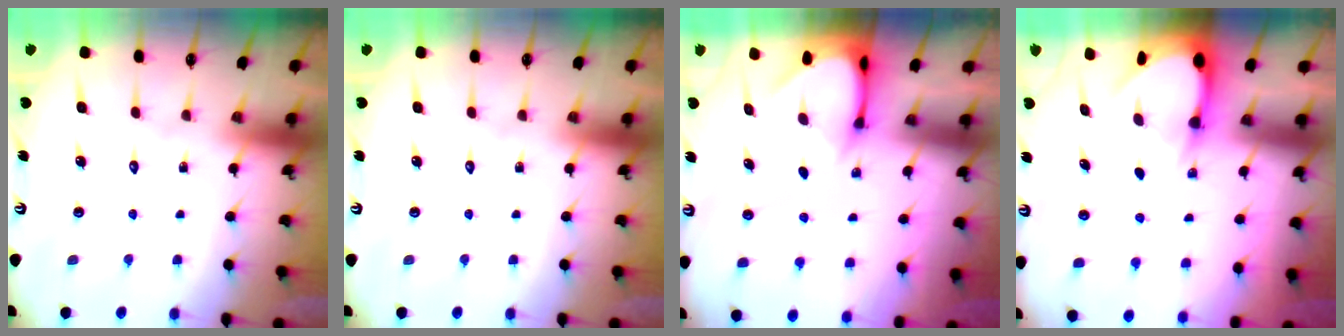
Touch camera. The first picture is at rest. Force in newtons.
{"total": 0.0}
{"total": 3.2, "press": 3.2, "slide": 0.3}
{"total": 3.0, "press": 2.9, "slide": 0.2}